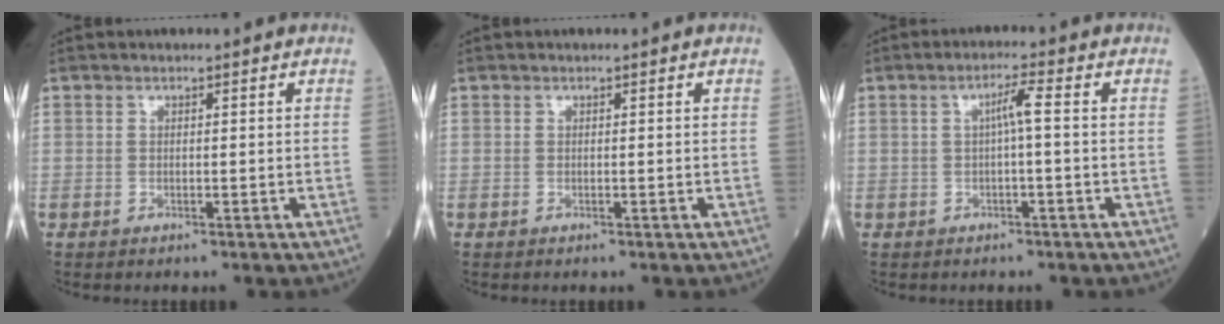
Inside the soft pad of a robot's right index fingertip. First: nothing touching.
{"total": 0.0}
{"total": 2.9, "force": [0.1, 0.0, 2.9], "torque": [-0.050, 0.007, 0.003]}